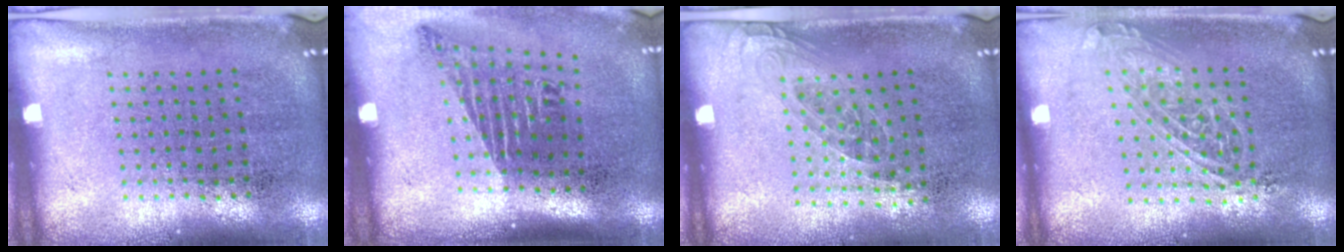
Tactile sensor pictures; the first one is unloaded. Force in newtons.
{"total": 1.8, "press": 1.2, "slide": 1.3}
{"total": 1.0, "press": 0.9, "slide": 0.6}
{"total": 1.4, "press": 1.3, "slide": 0.7}